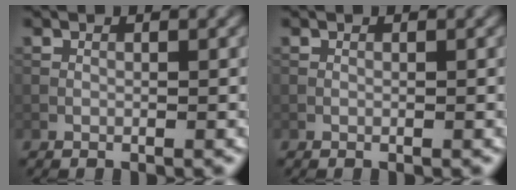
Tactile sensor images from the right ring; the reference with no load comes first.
{"total": 0.0}